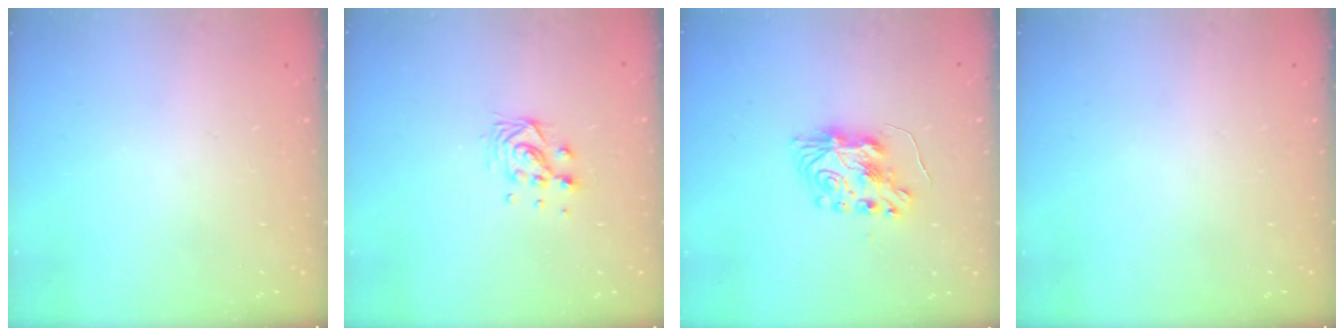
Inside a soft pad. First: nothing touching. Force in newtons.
{"total": 7.0, "press": 7.0, "slide": 0.4}
{"total": 8.5, "press": 8.5, "slide": 0.6}
{"total": 0.0}